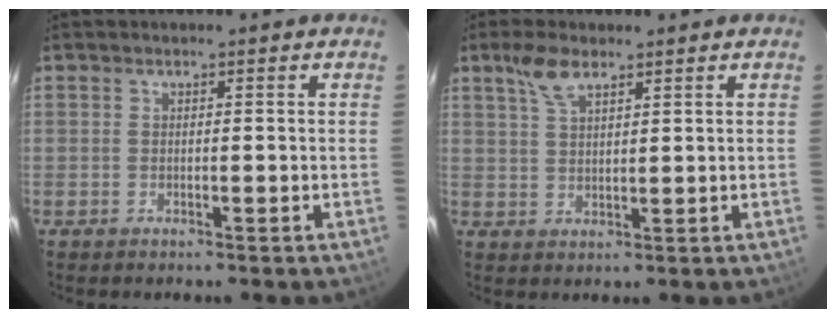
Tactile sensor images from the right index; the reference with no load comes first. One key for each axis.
{"total": 4.9, "fx": 3.3, "fy": 1.8, "fz": 3.1, "tx": -0.061, "ty": 0.008, "tz": 0.066}